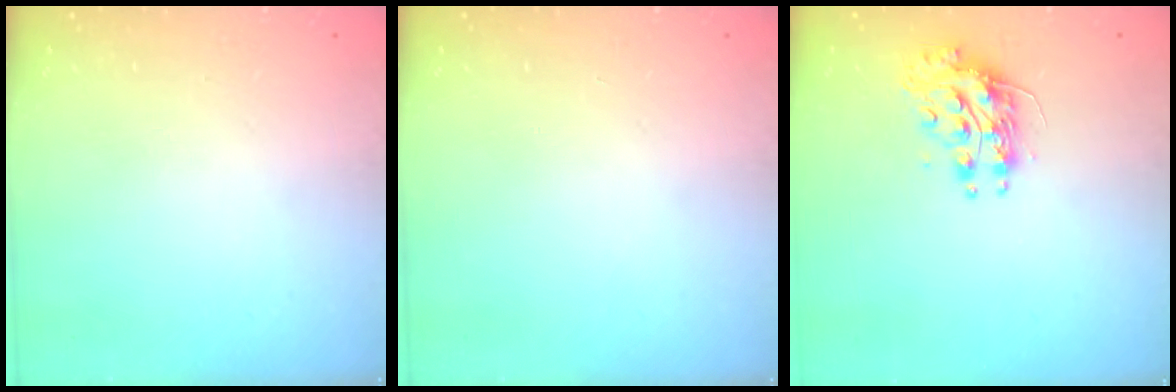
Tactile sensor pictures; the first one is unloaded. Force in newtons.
{"total": 0.0}
{"total": 10.5, "press": 10.5, "slide": 0.3}